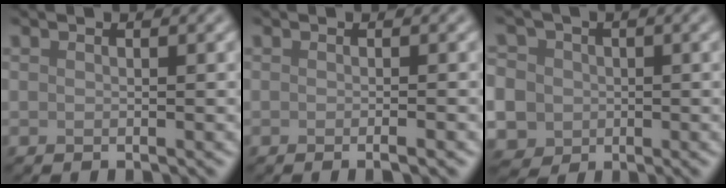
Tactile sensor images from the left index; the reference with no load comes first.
{"total": 1.8, "force": [-0.6, 0.5, 1.6], "torque": [-0.011, -0.002, -0.011]}
{"total": 10.2, "force": [-1.6, 9.4, 3.7], "torque": [-0.087, 0.006, -0.060]}